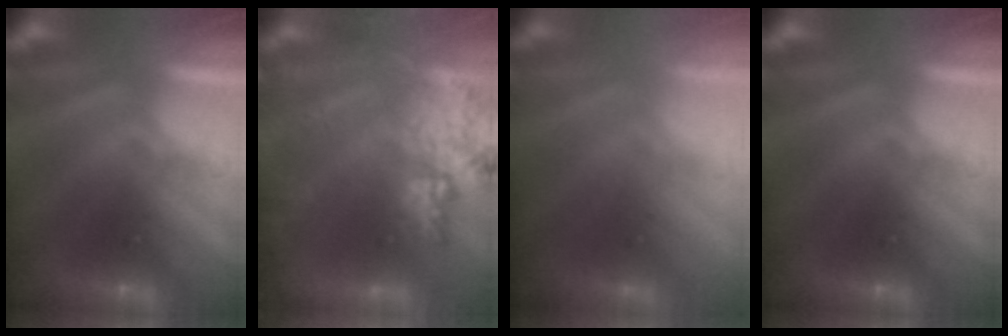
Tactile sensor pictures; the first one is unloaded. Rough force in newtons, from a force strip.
{"total": 9.0}
{"total": 2.9}
{"total": 0.0}